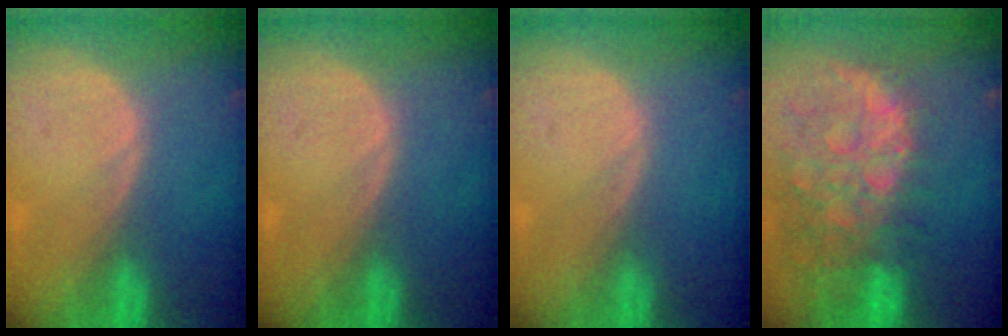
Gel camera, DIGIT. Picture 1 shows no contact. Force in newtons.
{"total": 0.0}
{"total": 0.0}
{"total": 13.9, "press": 11.2, "slide": 8.3}